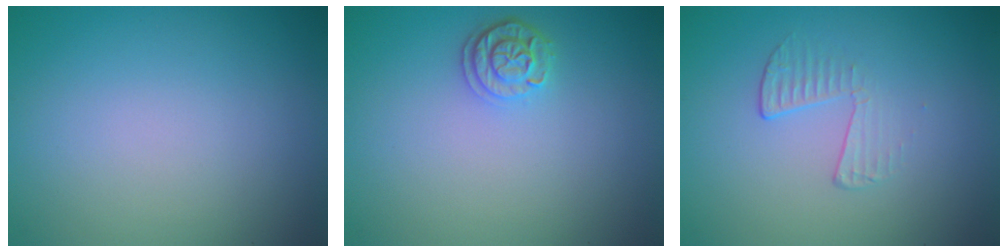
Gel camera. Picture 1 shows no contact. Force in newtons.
{"total": 2.1, "press": 1.8, "slide": 0.9}
{"total": 1.8, "press": 0.5, "slide": 1.7}